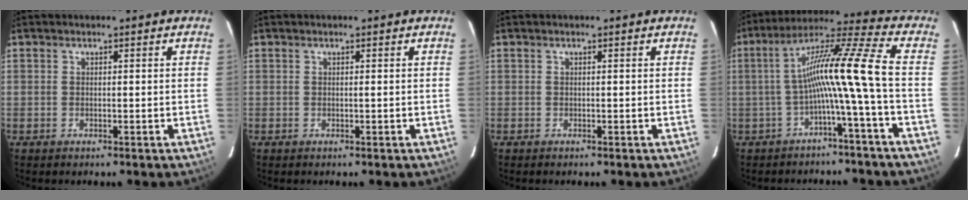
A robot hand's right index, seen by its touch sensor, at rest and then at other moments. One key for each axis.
{"total": 0.0}
{"total": 0.0}
{"total": 11.2, "fx": -1.9, "fy": -2.3, "fz": 10.8, "tx": -0.184, "ty": 0.036, "tz": -0.035}